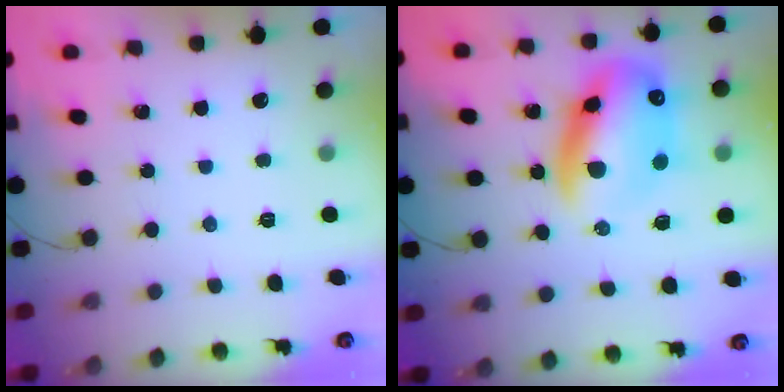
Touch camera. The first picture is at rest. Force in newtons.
{"total": 17.2, "press": 16.7, "slide": 3.9}